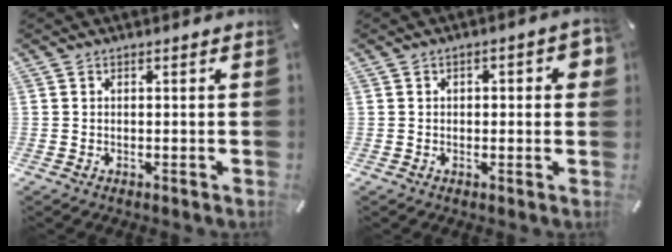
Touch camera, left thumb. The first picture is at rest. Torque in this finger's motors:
{"motor_torque": [-0.05, -0.13, -0.04, 0.22, -0.07]}